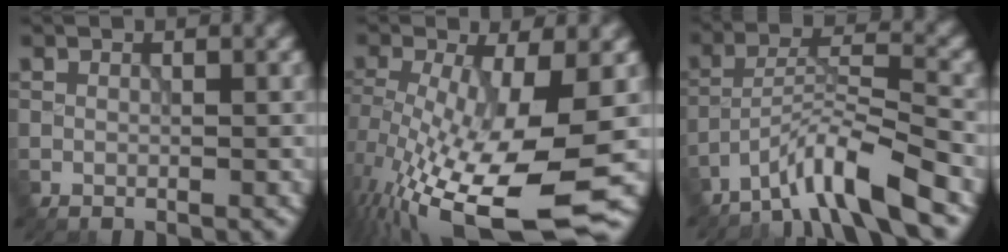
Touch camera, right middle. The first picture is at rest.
{"total": 13.8, "force": [-4.5, 4.5, 12.2], "torque": [-0.233, -0.034, -0.065]}
{"total": 6.4, "force": [-4.9, 0.5, 4.1], "torque": [-0.067, 0.009, -0.094]}